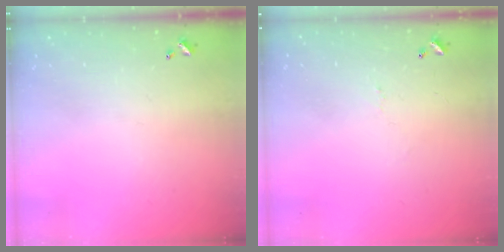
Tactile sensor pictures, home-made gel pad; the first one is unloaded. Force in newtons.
{"total": 1.6, "press": 1.5, "slide": 0.5}